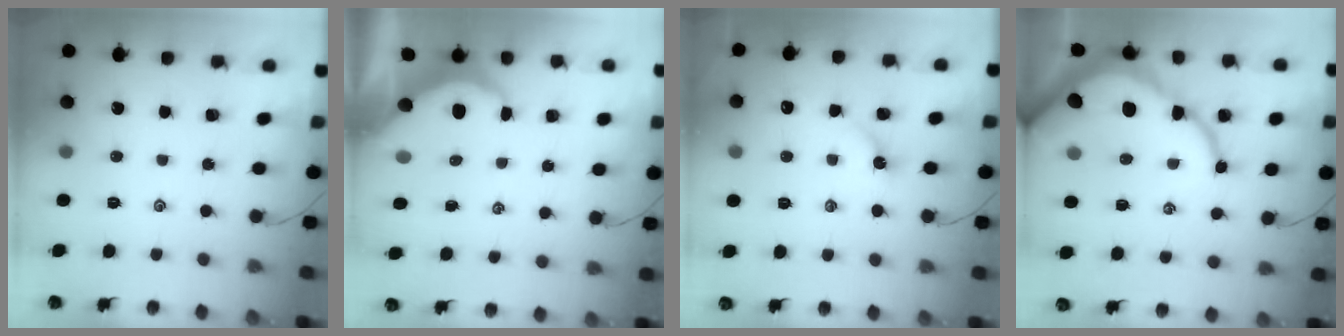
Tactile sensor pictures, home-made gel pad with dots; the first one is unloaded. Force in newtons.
{"total": 5.0, "press": 5.0, "slide": 0.5}
{"total": 2.2, "press": 2.2, "slide": 0.4}
{"total": 13.1, "press": 13.0, "slide": 1.2}